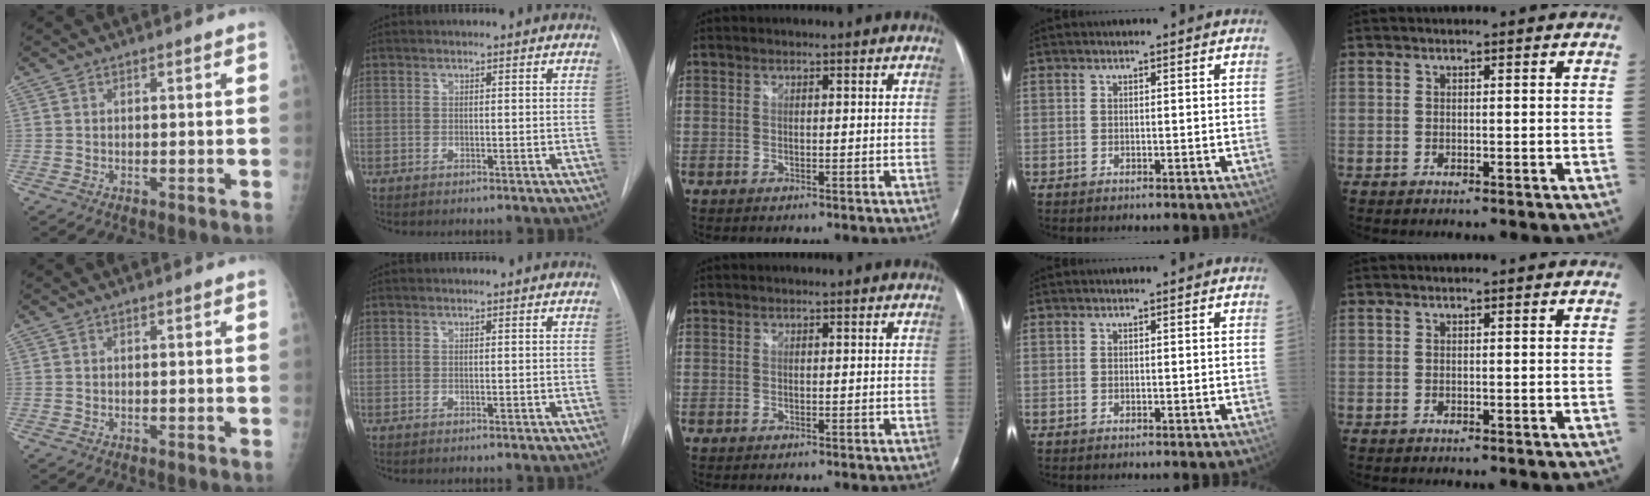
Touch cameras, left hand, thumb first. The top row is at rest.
{}